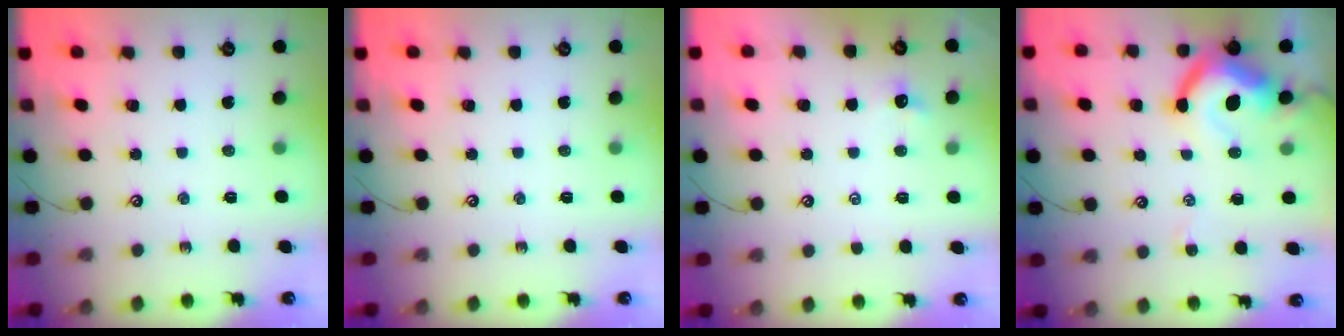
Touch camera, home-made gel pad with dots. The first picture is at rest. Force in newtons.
{"total": 0.0}
{"total": 0.5, "press": 0.1, "slide": 0.5}
{"total": 11.1, "press": 11.0, "slide": 1.4}